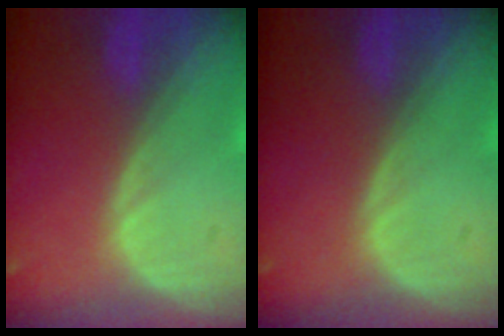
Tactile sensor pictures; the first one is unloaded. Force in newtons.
{"total": 0.0}